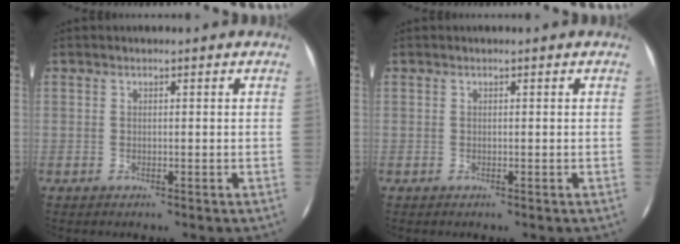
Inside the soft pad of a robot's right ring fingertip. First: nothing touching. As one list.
[{"total": 0.0}]